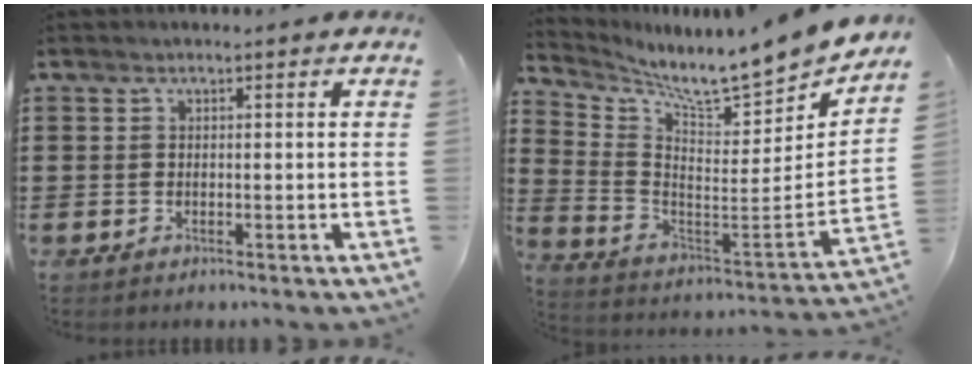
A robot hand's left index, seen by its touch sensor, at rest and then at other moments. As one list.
[{"total": 7.2, "force": [6.7, 0.0, 2.7], "torque": [-0.073, -0.078, 0.103]}]